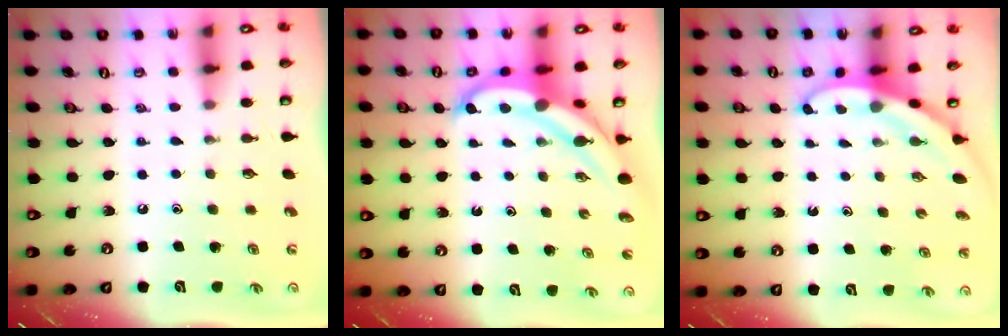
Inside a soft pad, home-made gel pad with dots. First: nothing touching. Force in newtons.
{"total": 6.4, "press": 6.3, "slide": 0.8}
{"total": 3.3, "press": 3.3, "slide": 0.2}